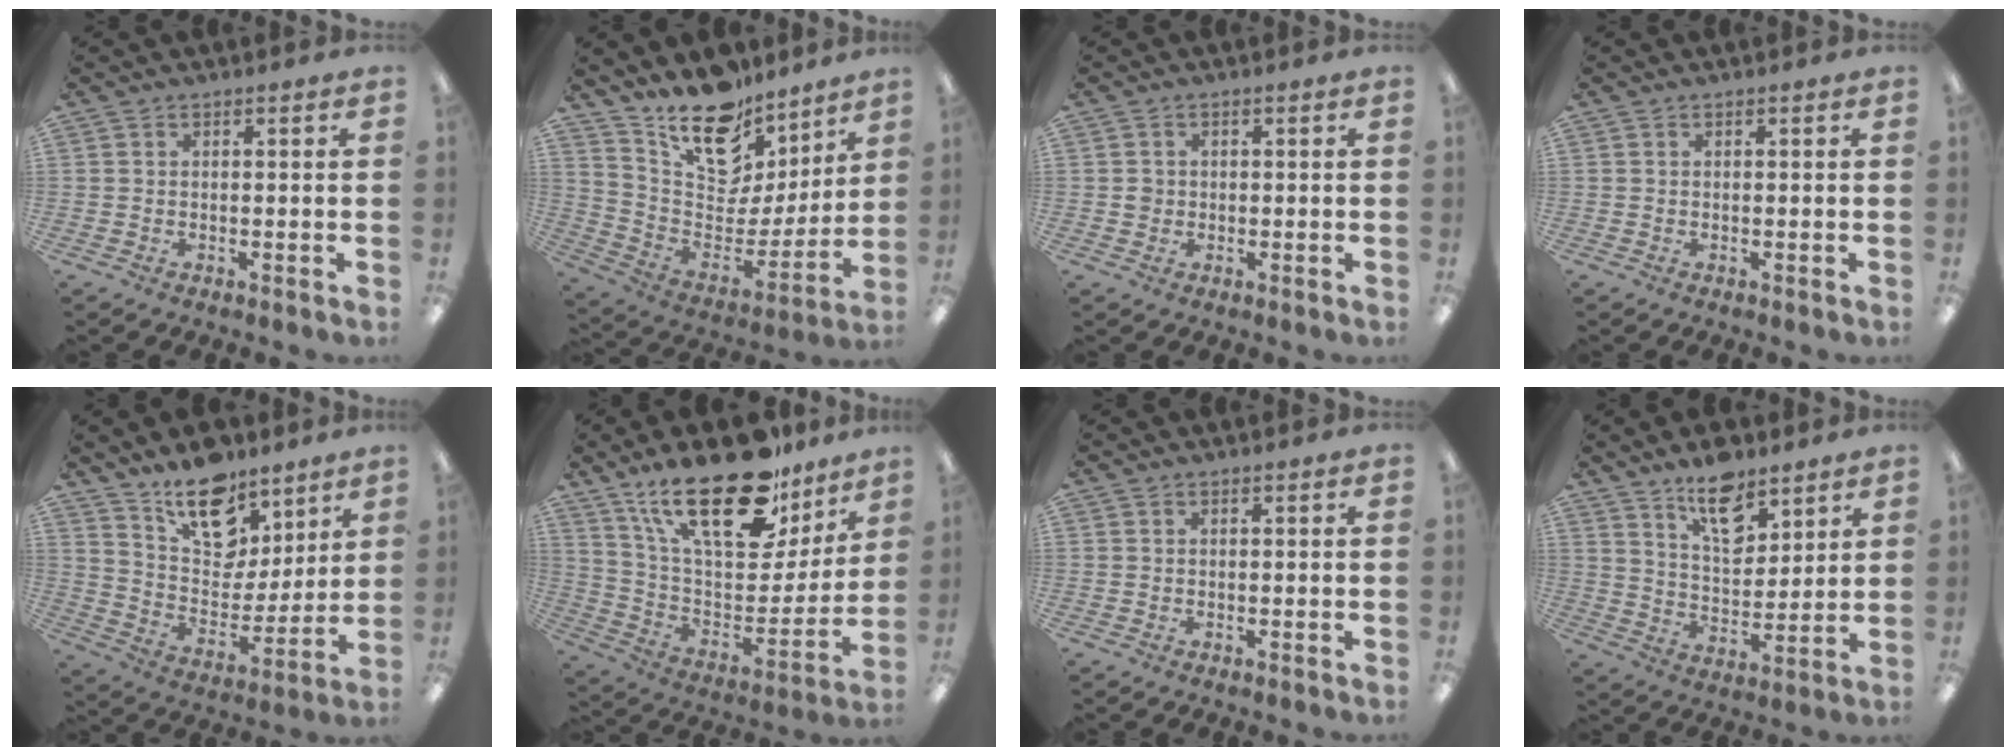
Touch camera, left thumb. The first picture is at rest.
{"total": 18.9, "force": [14.2, 10.0, 7.6], "torque": [-0.131, -0.107, 0.256]}
{"total": 1.8, "force": [0.0, 1.8, 0.4], "torque": [-0.001, 0.003, -0.004]}
{"total": 0.0}
{"total": 16.7, "force": [12.0, 9.5, 6.7], "torque": [-0.098, -0.083, 0.218]}
{"total": 28.1, "force": [18.5, 12.0, 17.3], "torque": [-0.279, -0.112, 0.318]}
{"total": 0.0}
{"total": 12.0, "force": [8.6, 6.0, 5.8], "torque": [-0.083, -0.047, 0.154]}